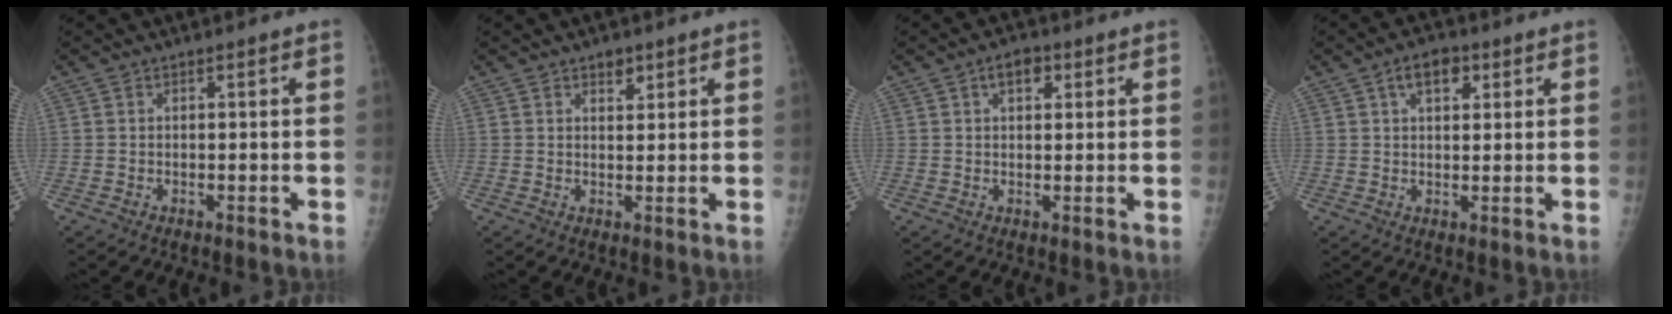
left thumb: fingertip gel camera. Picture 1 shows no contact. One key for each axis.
{"total": 2.4, "fx": 1.6, "fy": 1.4, "fz": 1.2, "tx": -0.002, "ty": -0.009, "tz": 0.025}
{"total": 4.0, "fx": 1.7, "fy": 2.4, "fz": 2.6, "tx": -0.022, "ty": 0.001, "tz": 0.023}
{"total": 5.6, "fx": 2.5, "fy": 3.3, "fz": 3.8, "tx": -0.039, "ty": -0.001, "tz": 0.037}